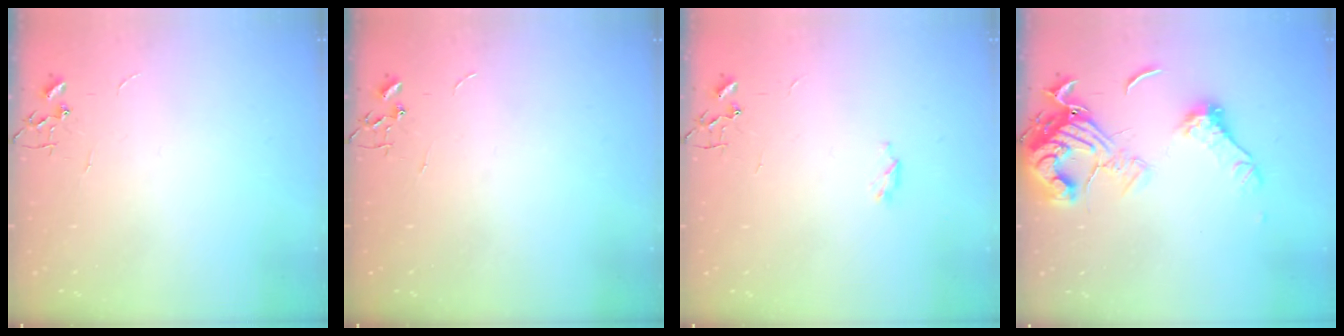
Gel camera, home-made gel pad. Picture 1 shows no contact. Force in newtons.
{"total": 0.0}
{"total": 4.0, "press": 4.0, "slide": 0.5}
{"total": 16.4, "press": 16.3, "slide": 1.9}